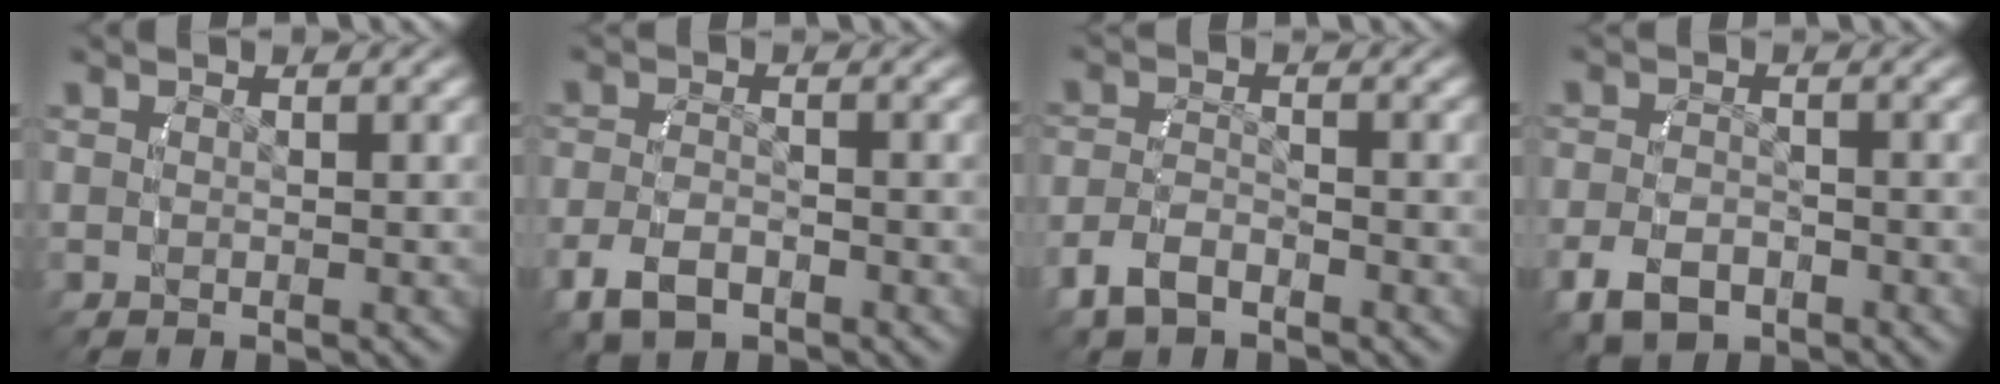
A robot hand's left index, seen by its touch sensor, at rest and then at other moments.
{"total": 3.5, "force": [-1.7, 2.1, 2.2], "torque": [-0.050, -0.010, -0.021]}
{"total": 2.8, "force": [-1.8, 1.5, 1.5], "torque": [-0.036, -0.005, -0.025]}
{"total": 3.7, "force": [-1.8, 2.5, 2.1], "torque": [-0.040, -0.010, -0.023]}